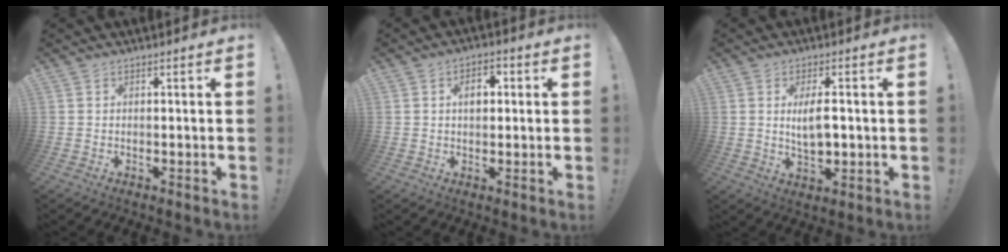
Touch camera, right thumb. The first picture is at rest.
{"total": 5.1, "force": [0.6, 3.3, 3.9], "torque": [-0.050, 0.005, 0.003]}
{"total": 7.2, "force": [0.5, 3.1, 6.4], "torque": [-0.106, -0.002, 0.005]}